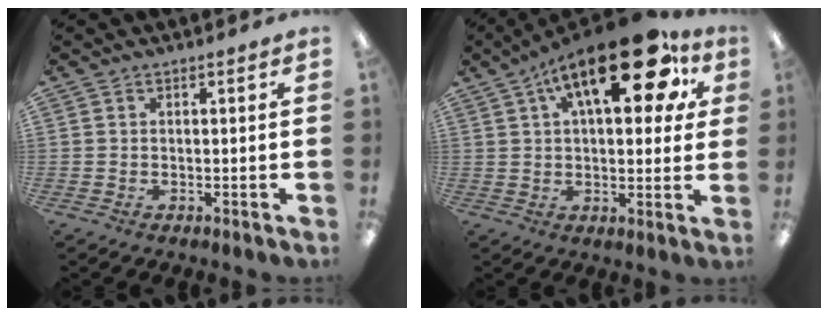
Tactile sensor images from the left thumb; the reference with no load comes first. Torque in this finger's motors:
{"motor_torque": [0.50, 1.93, 1.38, -1.39, 0.18]}